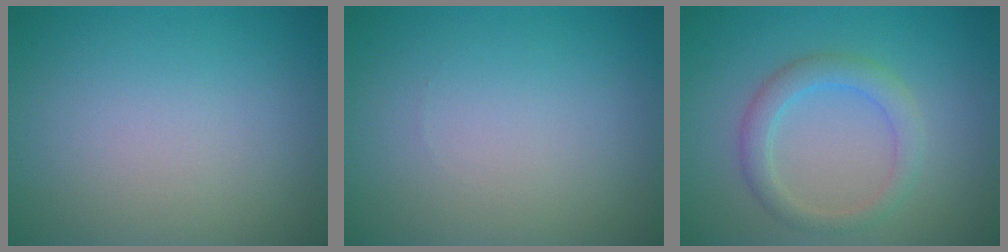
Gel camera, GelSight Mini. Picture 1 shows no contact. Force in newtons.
{"total": 0.0}
{"total": 2.8, "press": 2.8, "slide": 0.2}